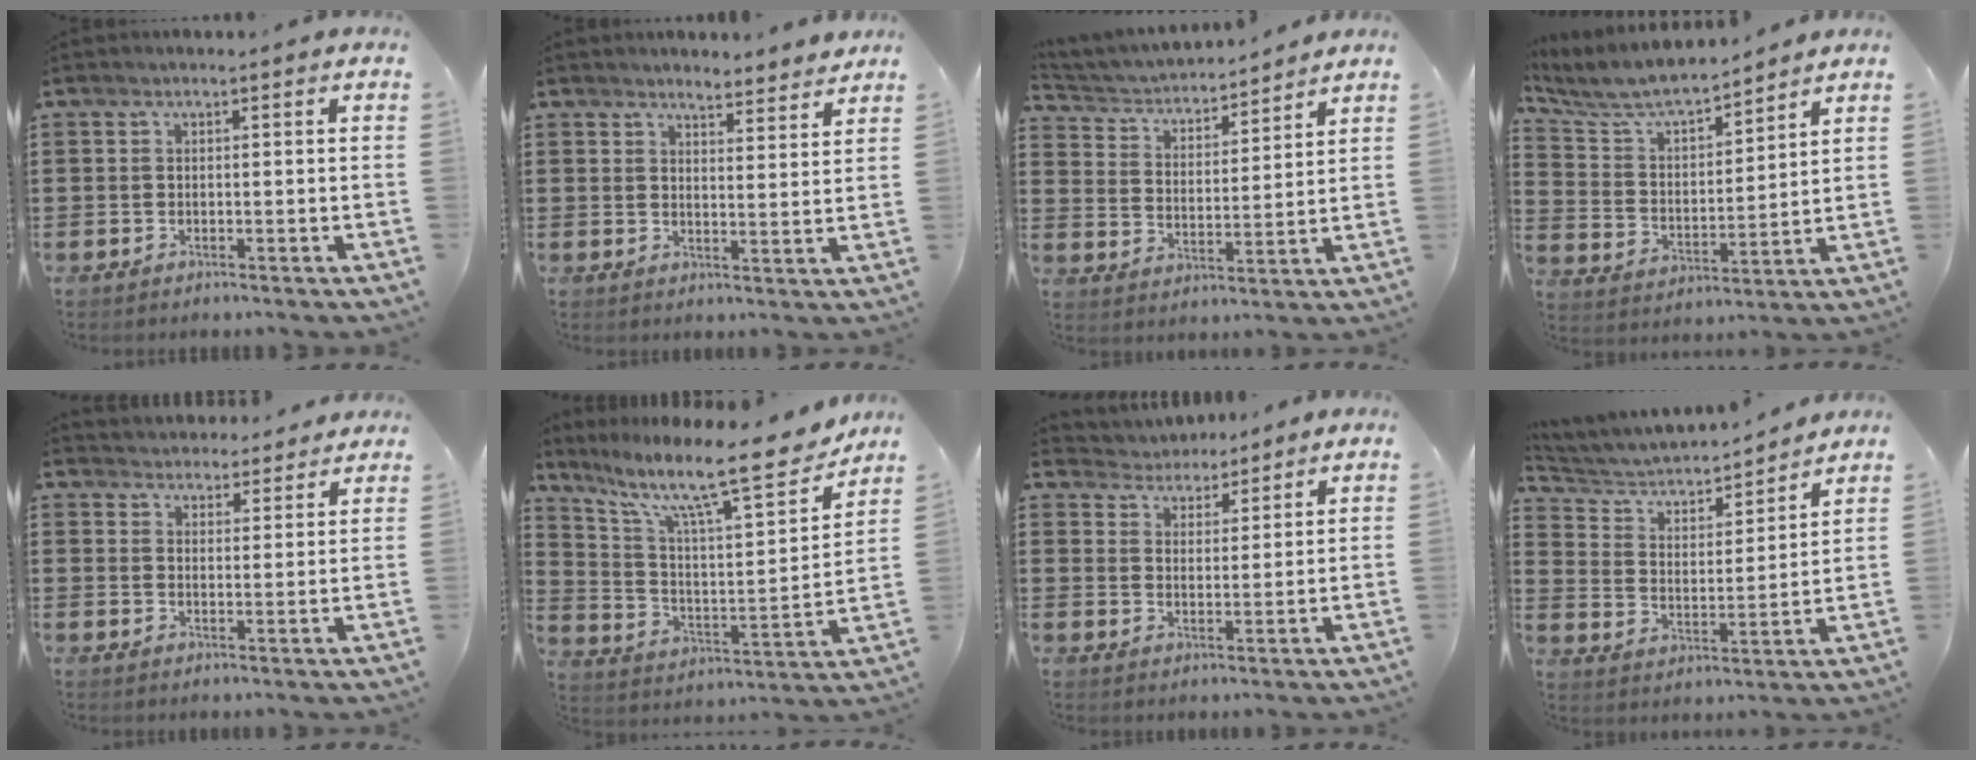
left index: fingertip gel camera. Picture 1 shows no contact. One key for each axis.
{"total": 3.7, "fx": 3.6, "fy": 0.2, "fz": 0.3, "tx": -0.018, "ty": -0.013, "tz": 0.068}
{"total": 3.6, "fx": 3.5, "fy": 0.8, "fz": 0.4, "tx": -0.030, "ty": -0.026, "tz": 0.054}
{"total": 7.3, "fx": 6.7, "fy": 1.2, "fz": 2.5, "tx": -0.081, "ty": -0.039, "tz": 0.115}
{"total": 3.6, "fx": 3.6, "fy": 0.4, "fz": -0.4, "tx": -0.006, "ty": -0.015, "tz": 0.065}
{"total": 14.5, "fx": 11.1, "fy": 2.1, "fz": 9.1, "tx": -0.182, "ty": -0.075, "tz": 0.177}
{"total": 3.7, "fx": 3.5, "fy": 1.1, "fz": -0.6, "tx": -0.008, "ty": -0.014, "tz": 0.061}
{"total": 4.4, "fx": 4.1, "fy": 1.2, "fz": 1.3, "tx": -0.051, "ty": -0.030, "tz": 0.060}